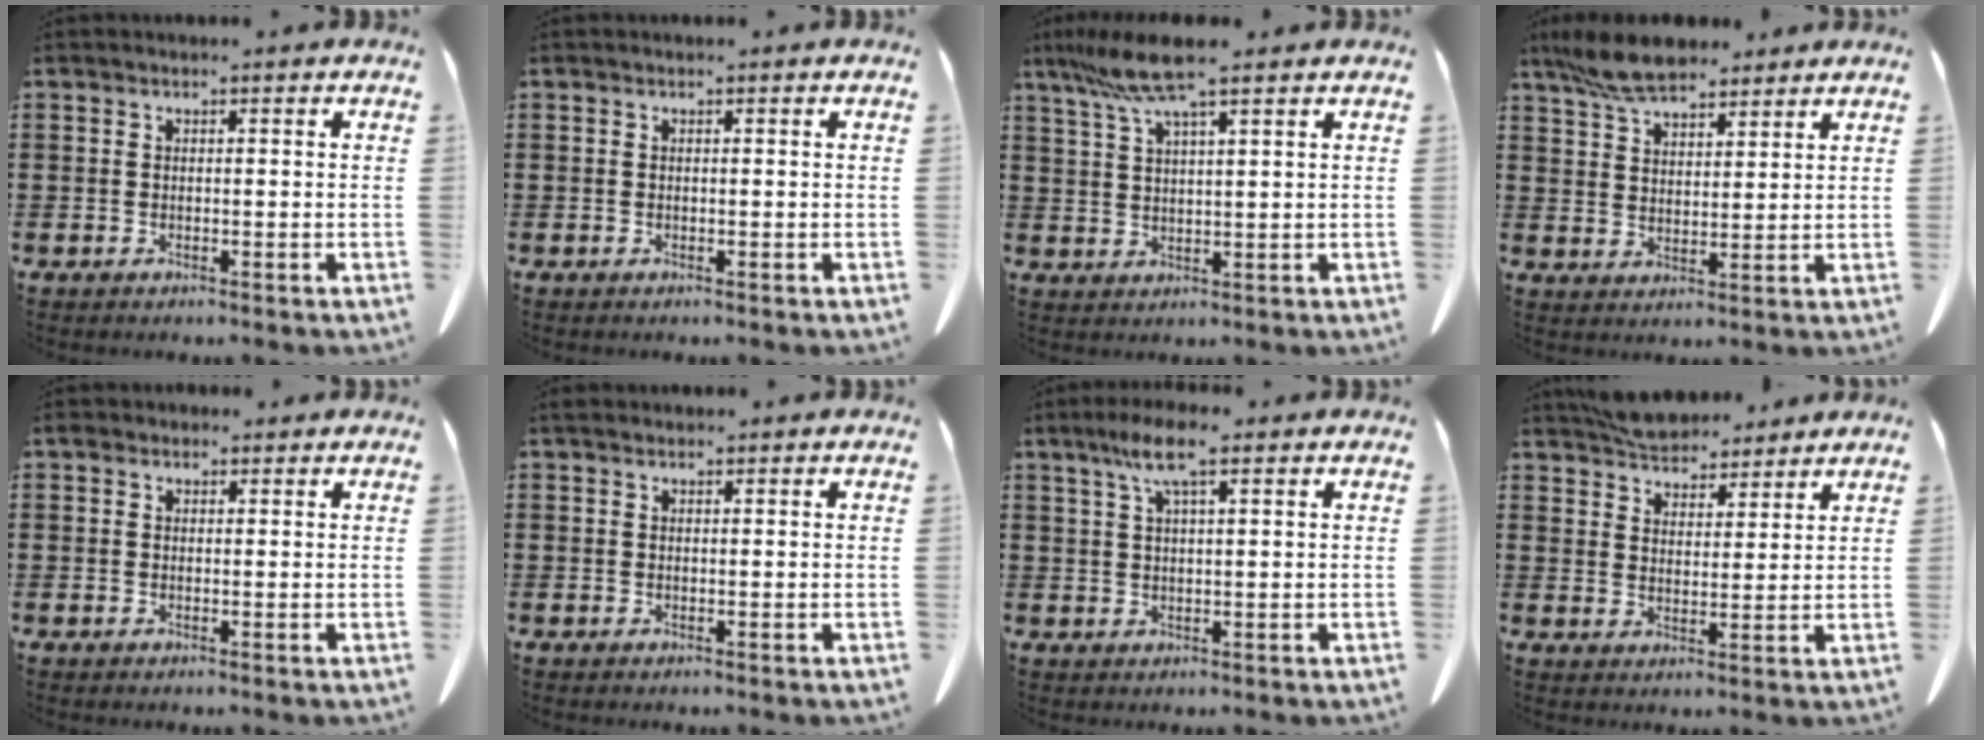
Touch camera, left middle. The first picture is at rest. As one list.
[{"total": 0.0}, {"total": 7.9, "force": [5.4, 0.6, 5.7], "torque": [-0.125, -0.009, 0.096]}, {"total": 7.8, "force": [6.5, 2.6, 3.6], "torque": [-0.090, -0.007, 0.124]}, {"total": 1.3, "force": [0.9, 0.8, 0.4], "torque": [-0.003, 0.000, 0.016]}, {"total": 0.8, "force": [0.7, 0.3, 0.3], "torque": [-0.008, 0.000, 0.013]}, {"total": 6.3, "force": [3.5, 1.1, 5.1], "torque": [-0.107, 0.007, 0.061]}, {"total": 5.9, "force": [5.6, 1.4, 1.0], "torque": [-0.040, -0.018, 0.107]}]